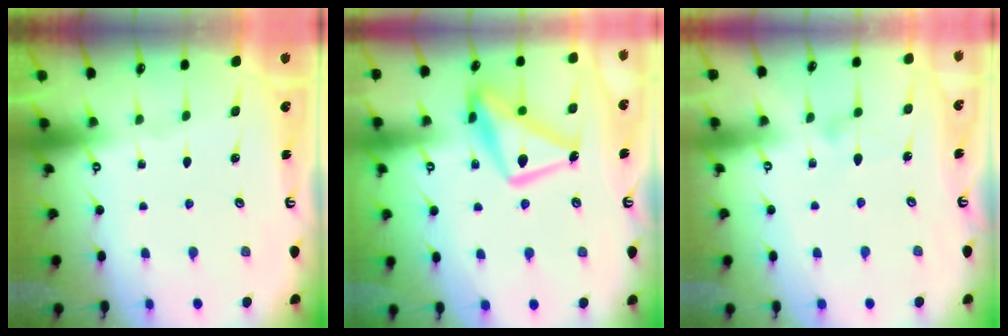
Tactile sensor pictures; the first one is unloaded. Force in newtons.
{"total": 14.9, "press": 14.9, "slide": 1.2}
{"total": 7.1, "press": 7.1, "slide": 0.3}